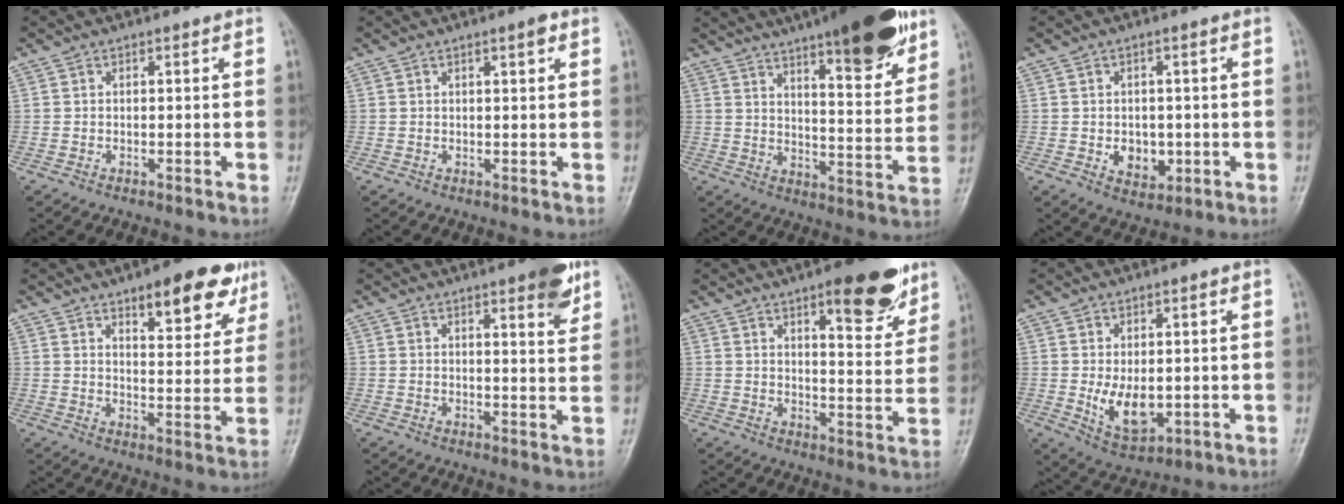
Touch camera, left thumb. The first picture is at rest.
{"total": 2.0, "force": [1.1, 0.3, 1.6], "torque": [-0.024, -0.004, 0.016]}
{"total": 20.9, "force": [13.9, 5.0, 14.7], "torque": [-0.184, -0.061, 0.202]}
{"total": 5.3, "force": [-0.8, 3.9, 3.4], "torque": [-0.031, -0.003, -0.002]}
{"total": 13.0, "force": [7.9, 4.7, 9.1], "torque": [-0.083, -0.038, 0.107]}
{"total": 7.0, "force": [4.2, 1.5, 5.3], "torque": [-0.060, -0.021, 0.052]}
{"total": 13.6, "force": [8.5, 4.2, 9.7], "torque": [-0.096, -0.047, 0.116]}
{"total": 7.7, "force": [-0.2, 4.4, 6.3], "torque": [-0.089, -0.017, 0.010]}